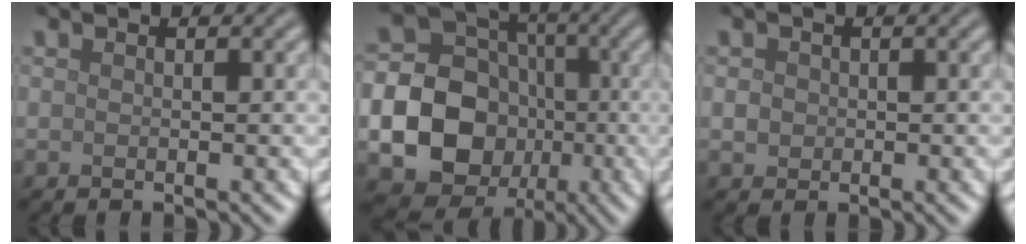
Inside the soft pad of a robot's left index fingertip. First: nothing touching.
{"total": 18.4, "force": [-3.8, 17.0, 5.9], "torque": [-0.157, -0.027, -0.089]}
{"total": 1.0, "force": [0.0, 0.9, 0.3], "torque": [-0.002, -0.002, -0.001]}